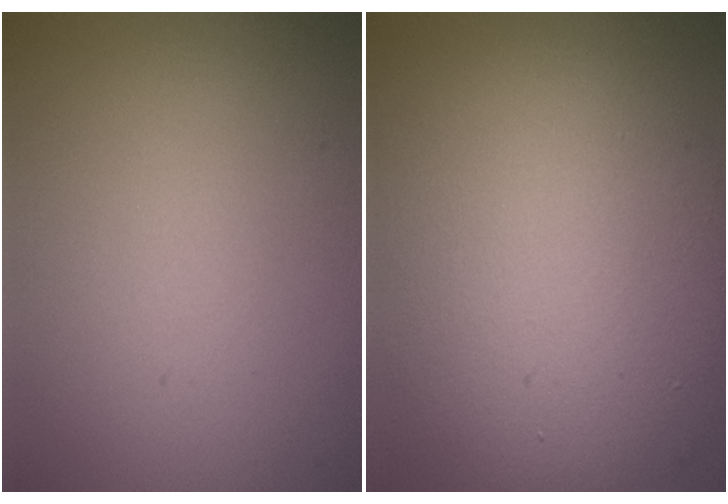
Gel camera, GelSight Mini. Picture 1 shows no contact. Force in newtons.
{"total": 11.5, "press": 11.4, "slide": 0.7}